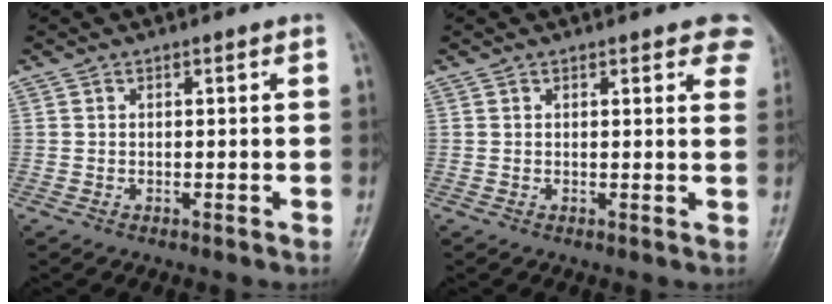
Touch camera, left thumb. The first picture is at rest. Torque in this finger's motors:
{"motor_torque": [0.61, 0.24, 0.29, -0.43, 0.00]}